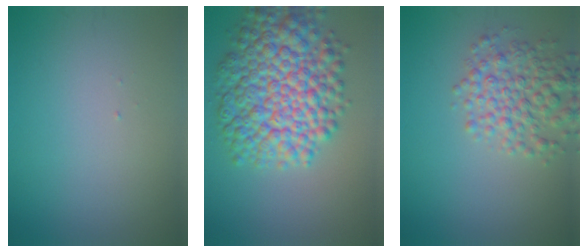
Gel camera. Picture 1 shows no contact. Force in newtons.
{"total": 10.4, "press": 10.3, "slide": 0.3}
{"total": 4.7, "press": 4.7, "slide": 0.1}